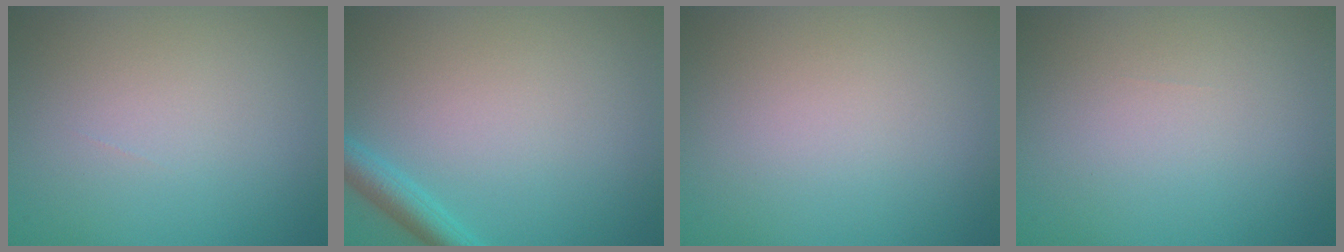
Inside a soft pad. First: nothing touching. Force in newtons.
{"total": 2.3, "press": 2.2, "slide": 0.2}
{"total": 0.0}
{"total": 0.0}